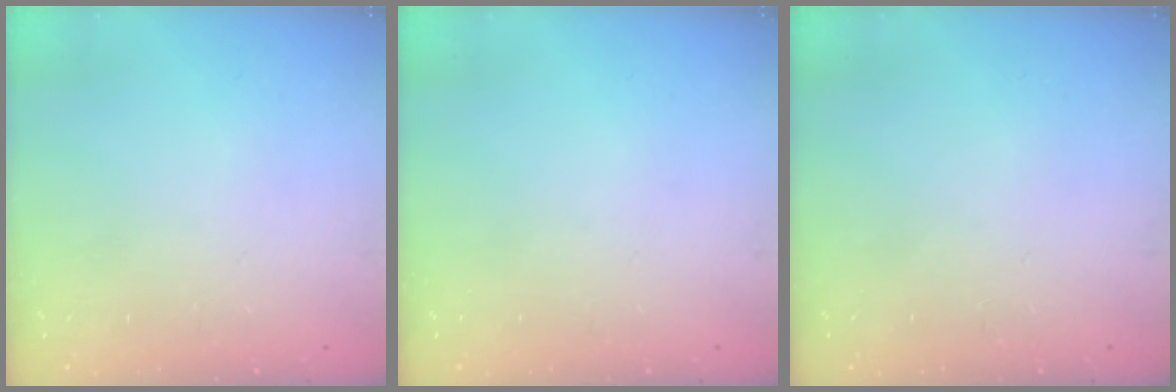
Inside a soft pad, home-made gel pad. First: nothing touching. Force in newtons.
{"total": 0.0}
{"total": 0.0}